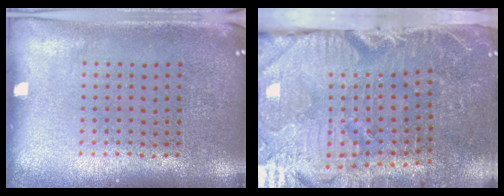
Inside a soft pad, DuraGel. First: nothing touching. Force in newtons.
{"total": 4.1, "press": 4.0, "slide": 1.0}